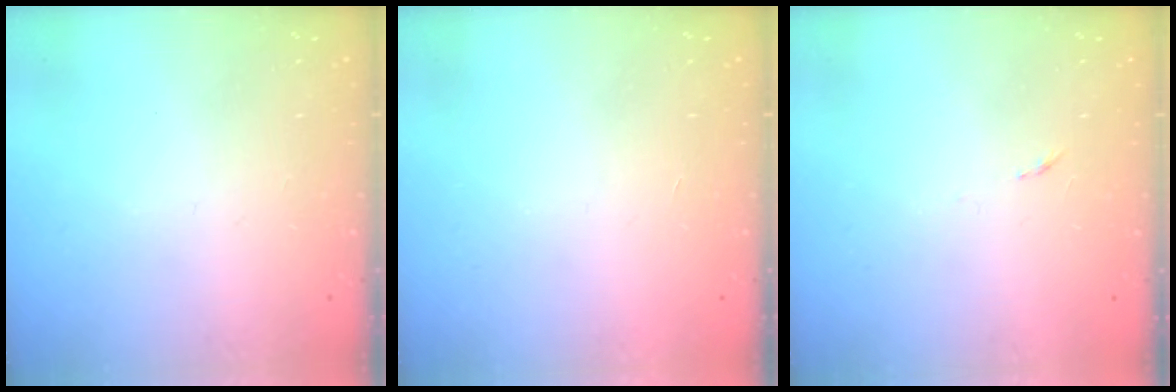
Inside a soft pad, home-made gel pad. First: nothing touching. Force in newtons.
{"total": 1.5, "press": 1.5, "slide": 0.1}
{"total": 2.6, "press": 2.6, "slide": 0.4}